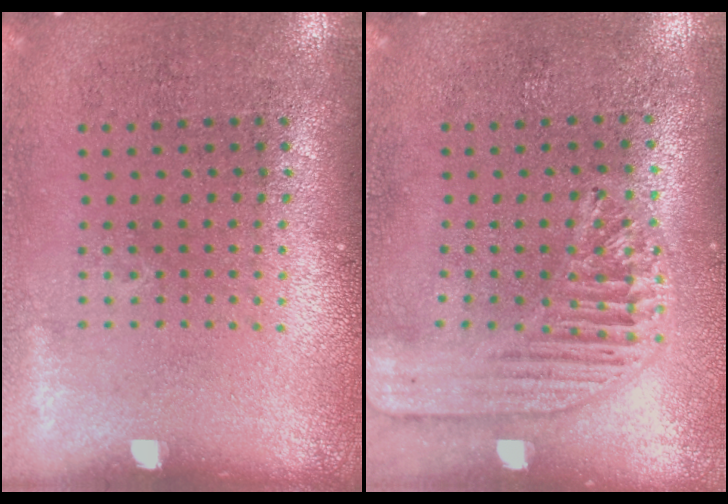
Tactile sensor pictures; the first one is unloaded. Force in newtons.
{"total": 1.6, "press": 1.5, "slide": 0.6}